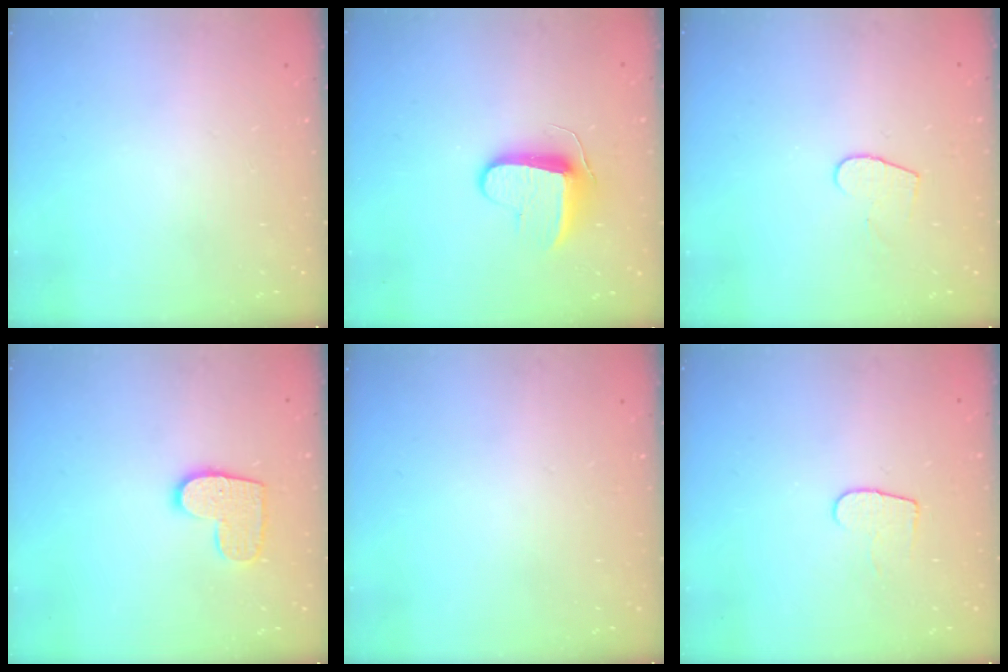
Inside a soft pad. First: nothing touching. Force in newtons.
{"total": 9.2, "press": 9.2, "slide": 0.3}
{"total": 5.8, "press": 5.8, "slide": 0.4}
{"total": 9.9, "press": 9.9, "slide": 0.4}
{"total": 0.0}
{"total": 6.3, "press": 6.3, "slide": 0.6}